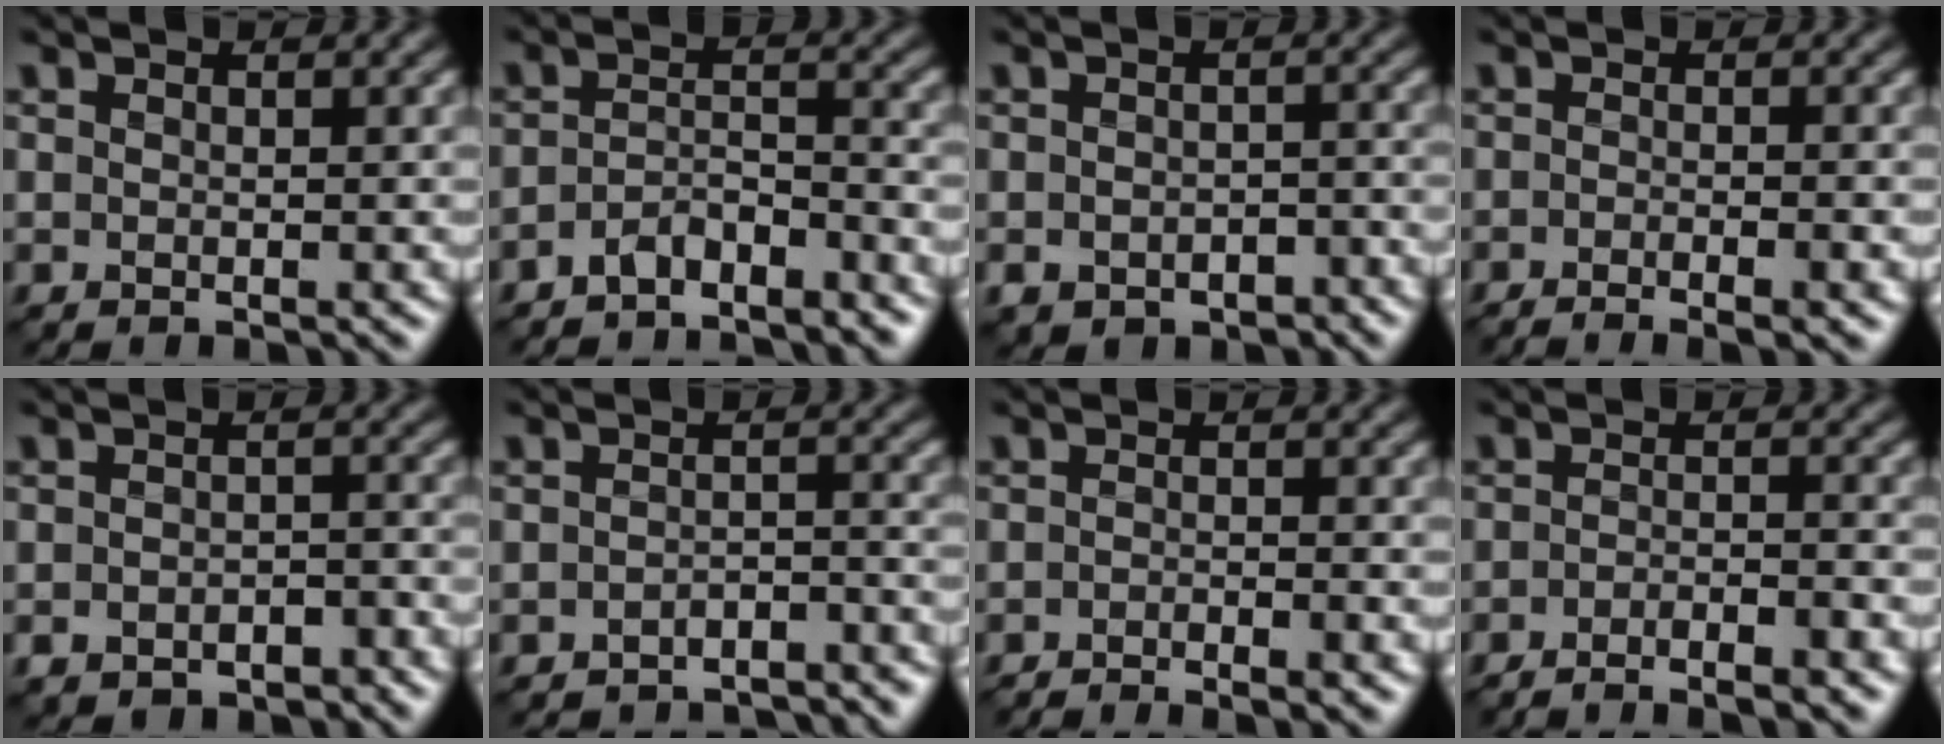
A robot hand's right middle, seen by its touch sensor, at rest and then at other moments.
{"total": 3.0, "force": [-2.7, 0.5, 1.0], "torque": [-0.026, 0.008, -0.058]}
{"total": 3.2, "force": [-2.1, 2.0, 1.3], "torque": [-0.014, 0.005, -0.029]}
{"total": 3.2, "force": [-1.9, 0.6, 2.5], "torque": [-0.035, -0.002, -0.026]}
{"total": 2.8, "force": [-2.1, 1.5, 1.1], "torque": [-0.016, -0.001, -0.036]}
{"total": 4.8, "force": [-4.7, 0.7, 0.7], "torque": [-0.014, -0.008, -0.066]}
{"total": 2.6, "force": [-2.0, 0.0, 1.6], "torque": [-0.029, 0.000, -0.036]}
{"total": 3.9, "force": [-2.9, 0.4, 2.6], "torque": [-0.042, 0.006, -0.047]}